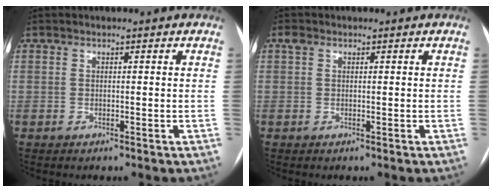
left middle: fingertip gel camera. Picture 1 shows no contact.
{"total": 1.0, "force": [0.5, 0.8, 0.4], "torque": [-0.010, 0.014, 0.009]}